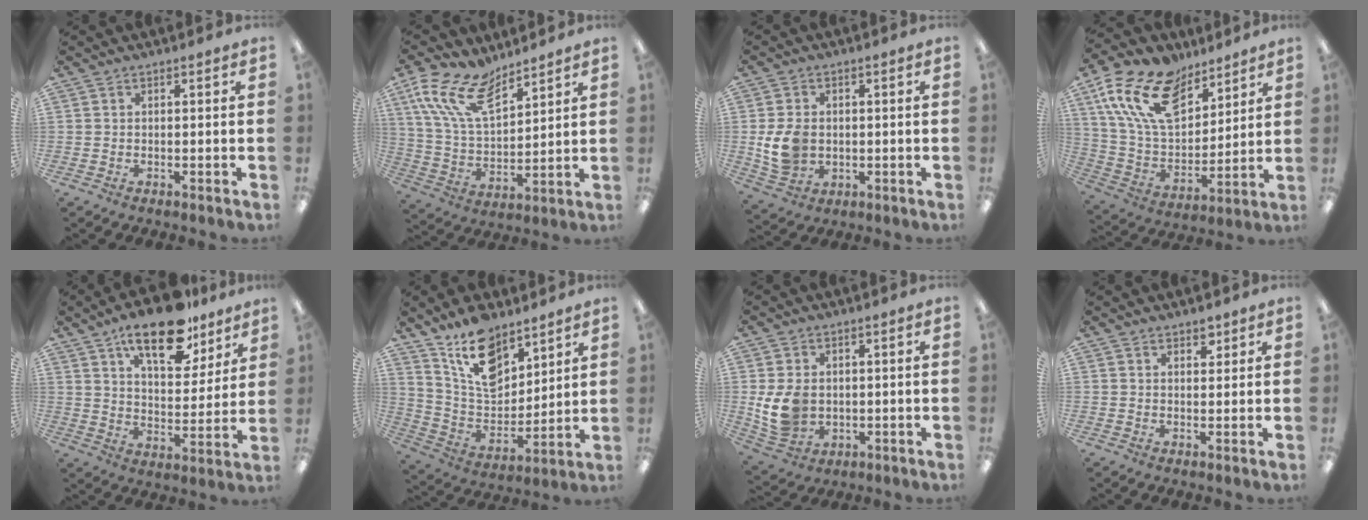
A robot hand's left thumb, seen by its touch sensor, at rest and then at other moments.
{"total": 15.2, "force": [9.9, 7.2, 8.9], "torque": [-0.213, -0.034, 0.186]}
{"total": 8.3, "force": [-0.2, 6.4, 5.2], "torque": [-0.111, 0.008, -0.001]}
{"total": 20.2, "force": [11.8, 11.7, 11.4], "torque": [-0.243, -0.051, 0.219]}
{"total": 17.6, "force": [12.4, 7.4, 10.2], "torque": [-0.151, -0.064, 0.207]}
{"total": 15.3, "force": [10.8, 8.0, 7.4], "torque": [-0.140, -0.058, 0.200]}
{"total": 9.1, "force": [0.2, 7.2, 5.5], "torque": [-0.125, 0.003, 0.004]}
{"total": 2.6, "force": [2.0, 1.4, 0.9], "torque": [0.005, -0.011, 0.032]}